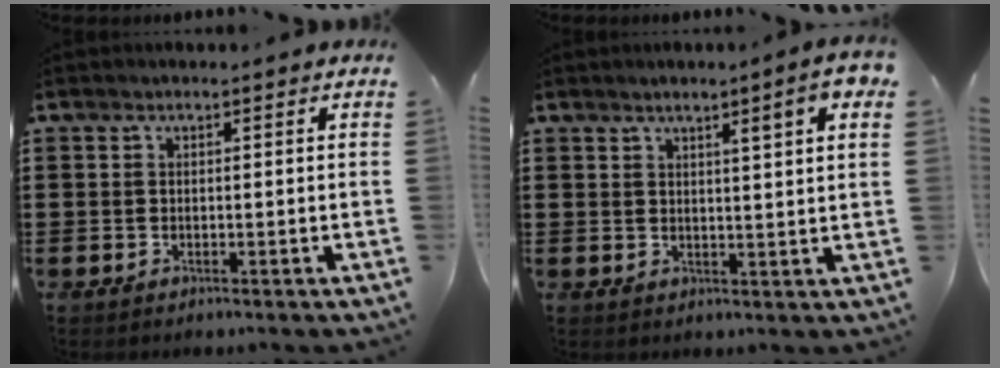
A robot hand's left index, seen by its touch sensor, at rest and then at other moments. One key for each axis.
{"total": 4.4, "fx": 3.7, "fy": -0.5, "fz": 2.4, "tx": -0.048, "ty": -0.013, "tz": 0.062}